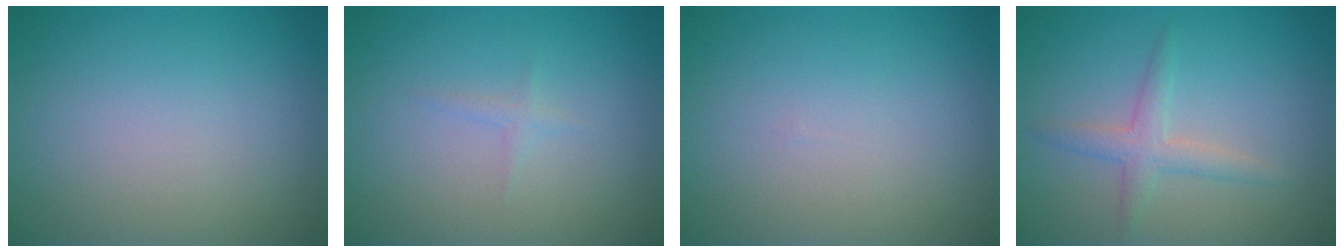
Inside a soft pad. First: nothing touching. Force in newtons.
{"total": 0.7, "press": 0.7, "slide": 0.1}
{"total": 0.0}
{"total": 2.3, "press": 2.3, "slide": 0.1}